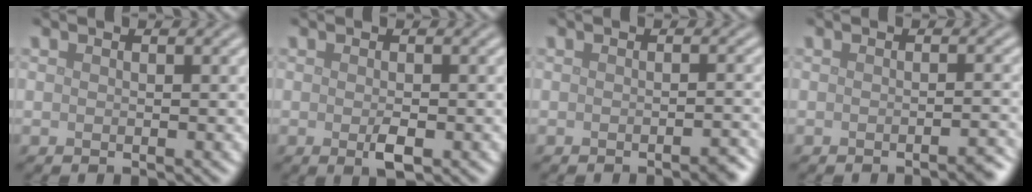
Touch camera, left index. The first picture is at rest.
{"total": 1.9, "force": [-0.6, 0.7, 1.6], "torque": [-0.030, -0.003, -0.009]}
{"total": 1.7, "force": [-1.1, 0.4, 1.2], "torque": [-0.009, 0.000, -0.017]}
{"total": 1.8, "force": [-1.1, 0.4, 1.3], "torque": [-0.008, 0.001, -0.019]}